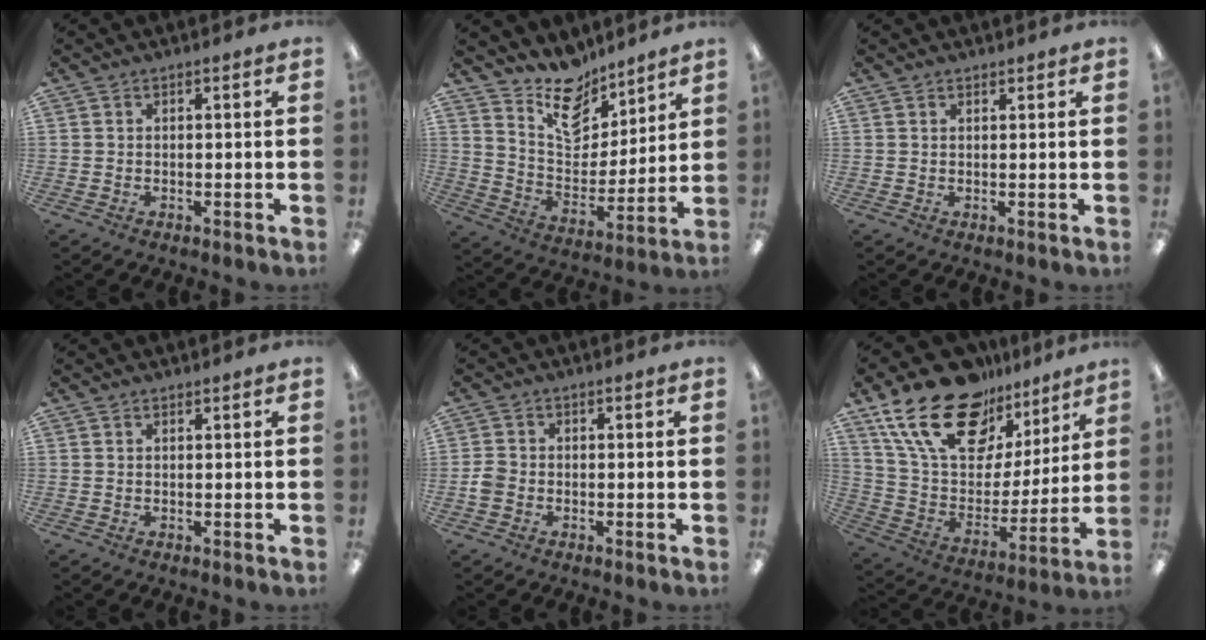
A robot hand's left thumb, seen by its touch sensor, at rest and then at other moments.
{"total": 14.6, "force": [11.5, 7.4, 5.2], "torque": [-0.085, -0.082, 0.212]}
{"total": 1.1, "force": [1.0, 0.4, 0.1], "torque": [-0.002, -0.002, 0.019]}
{"total": 0.5, "force": [0.5, 0.2, 0.0], "torque": [-0.001, 0.000, 0.009]}
{"total": 2.8, "force": [-0.9, 2.2, 1.4], "torque": [-0.023, 0.007, -0.016]}
{"total": 24.1, "force": [15.7, 13.2, 12.6], "torque": [-0.227, -0.085, 0.284]}